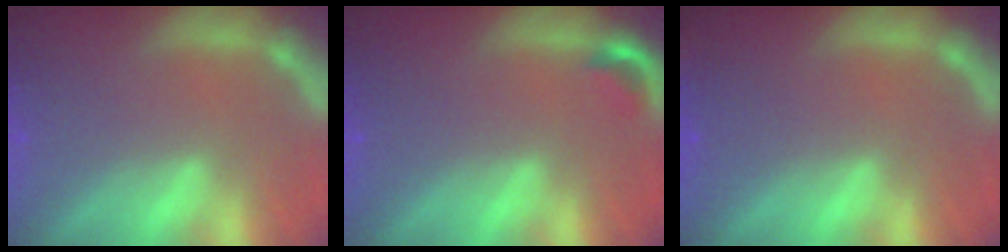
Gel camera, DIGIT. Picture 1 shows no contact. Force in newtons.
{"total": 1.4}
{"total": 0.9}